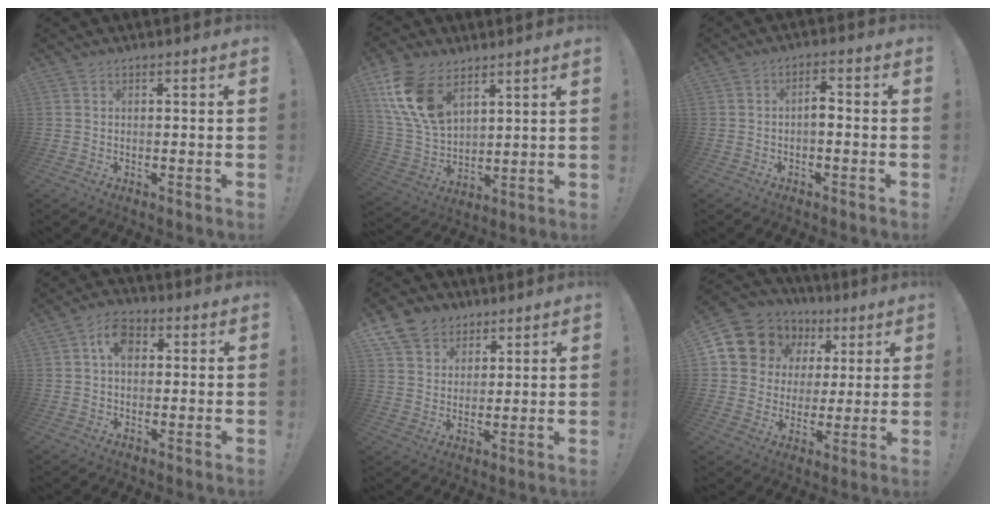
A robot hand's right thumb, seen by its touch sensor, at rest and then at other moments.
{"total": 16.5, "force": [8.8, 9.8, 9.8], "torque": [-0.208, -0.042, 0.168]}
{"total": 3.6, "force": [-1.2, 1.8, 2.9], "torque": [-0.048, 0.008, -0.024]}
{"total": 7.3, "force": [1.8, 4.8, 5.2], "torque": [-0.091, 0.012, 0.035]}
{"total": 10.0, "force": [6.2, 7.4, 2.3], "torque": [-0.043, -0.042, 0.125]}
{"total": 12.3, "force": [5.7, 10.3, 3.6], "torque": [-0.064, -0.029, 0.123]}